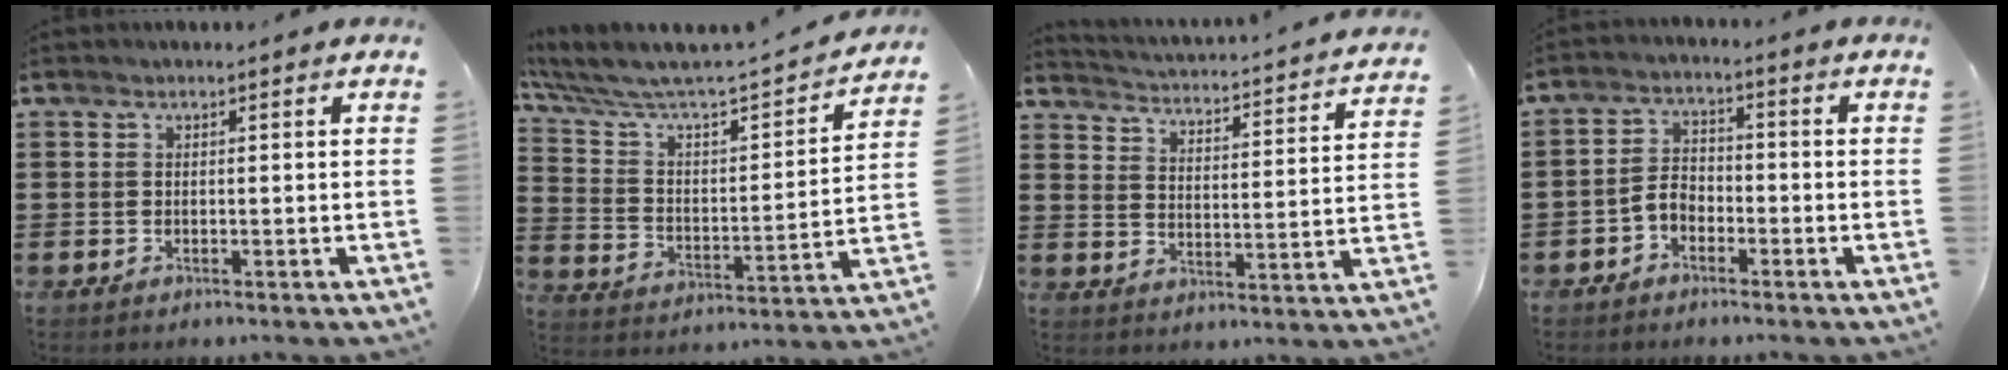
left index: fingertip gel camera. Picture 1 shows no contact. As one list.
[{"total": 4.9, "force": [4.5, 0.8, 1.8], "torque": [-0.064, -0.050, 0.067]}, {"total": 2.0, "force": [1.9, -0.5, 0.1], "torque": [-0.022, -0.031, 0.020]}, {"total": 3.2, "force": [-2.0, 1.9, 1.6], "torque": [-0.048, 0.005, -0.047]}]